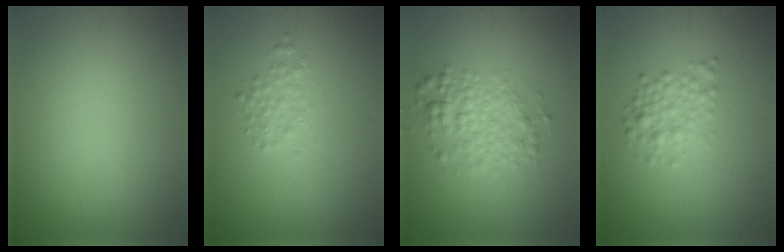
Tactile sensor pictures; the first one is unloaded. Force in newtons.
{"total": 1.4, "press": 1.4, "slide": 0.0}
{"total": 3.5, "press": 3.5, "slide": 0.1}
{"total": 2.2, "press": 2.2, "slide": 0.0}